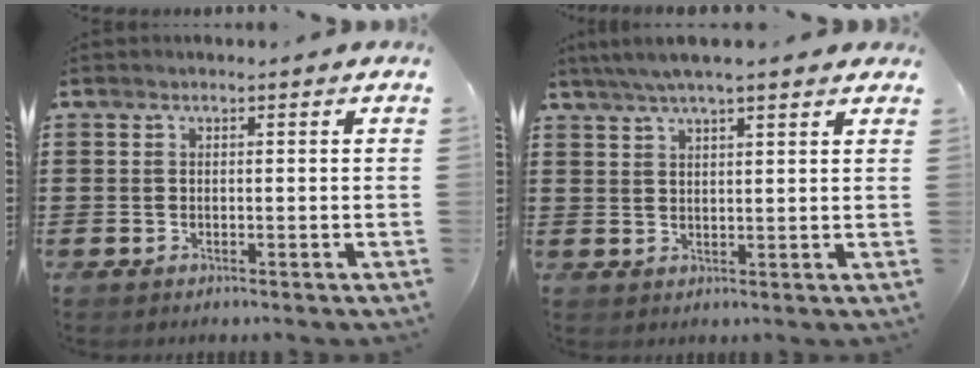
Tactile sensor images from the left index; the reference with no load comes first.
{"total": 4.5, "force": [3.6, 0.5, 2.7], "torque": [-0.059, -0.001, 0.064]}